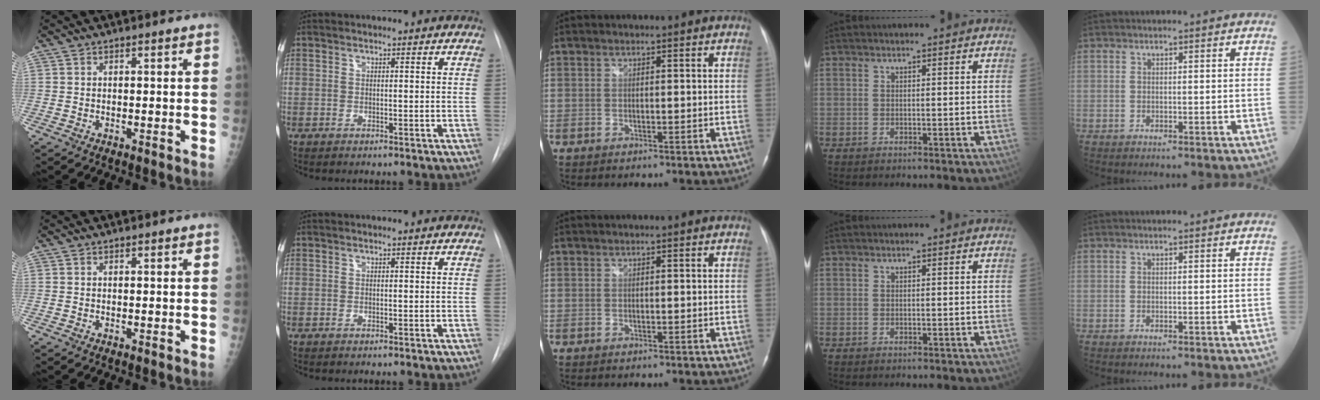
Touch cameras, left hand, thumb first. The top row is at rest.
{}